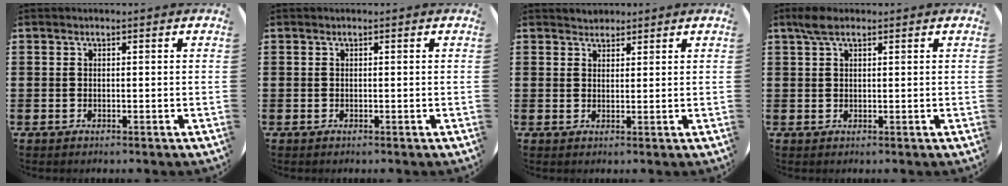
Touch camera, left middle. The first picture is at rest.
{"total": 0.0}
{"total": 1.7, "force": [1.6, 0.5, -0.2], "torque": [0.002, 0.004, 0.032]}
{"total": 2.5, "force": [1.7, 1.0, 1.5], "torque": [-0.034, 0.008, 0.029]}